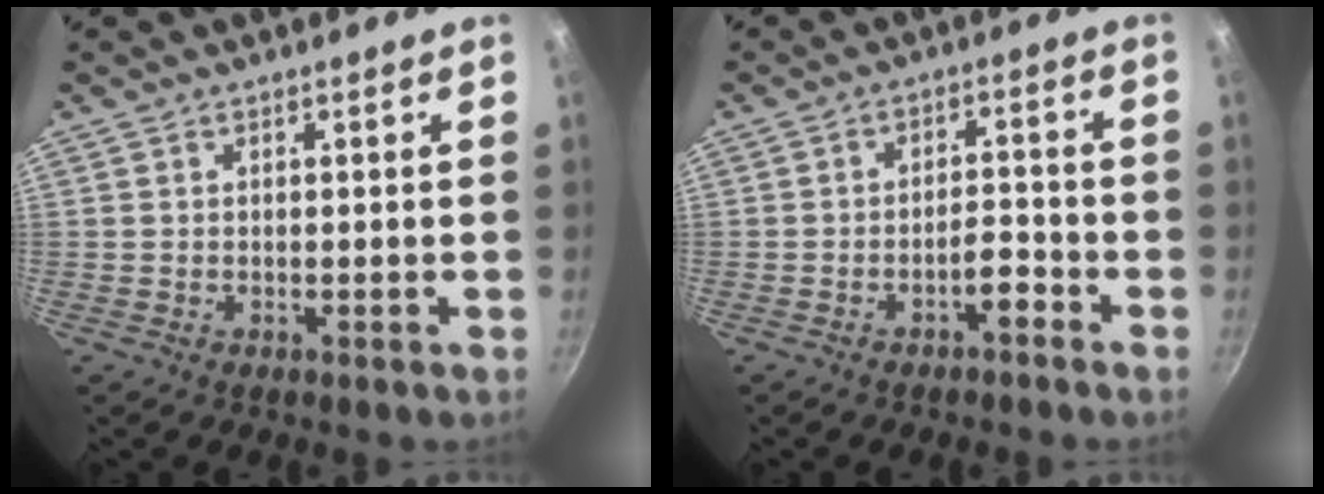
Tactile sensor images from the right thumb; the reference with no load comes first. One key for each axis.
{"total": 4.1, "fx": -2.6, "fy": 1.4, "fz": 2.8, "tx": -0.038, "ty": 0.031, "tz": -0.039}